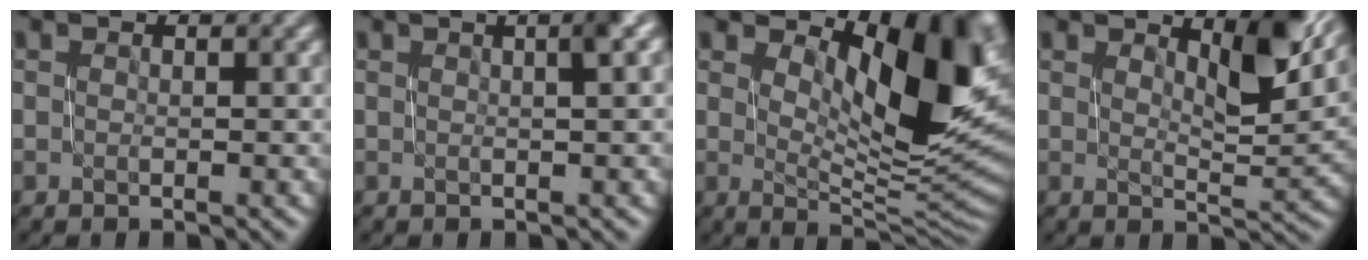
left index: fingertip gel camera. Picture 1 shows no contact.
{"total": 3.4, "force": [0.9, 0.9, 3.2], "torque": [-0.024, 0.014, 0.004]}
{"total": 11.2, "force": [3.4, 5.2, 9.3], "torque": [-0.114, -0.010, 0.066]}
{"total": 5.4, "force": [3.1, 1.3, 4.2], "torque": [-0.054, -0.005, 0.053]}